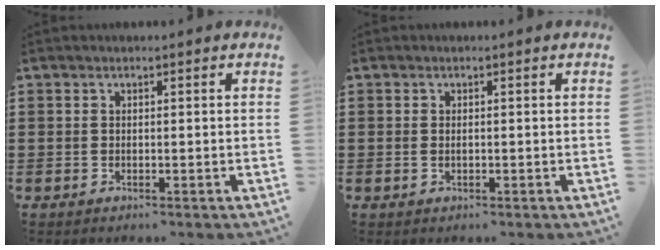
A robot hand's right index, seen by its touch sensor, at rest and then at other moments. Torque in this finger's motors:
{"motor_torque": [0.32, 1.82, -0.05, -0.01]}